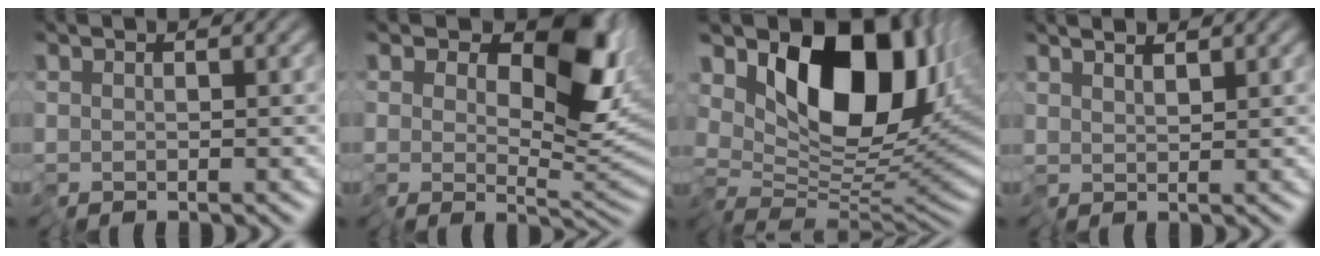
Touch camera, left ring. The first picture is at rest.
{"total": 10.3, "force": [3.6, 6.0, 7.5], "torque": [-0.114, -0.009, 0.060]}
{"total": 12.7, "force": [4.8, 6.7, 9.6], "torque": [-0.142, 0.005, 0.078]}
{"total": 1.6, "force": [1.4, 0.1, 0.8], "torque": [-0.019, 0.008, 0.028]}